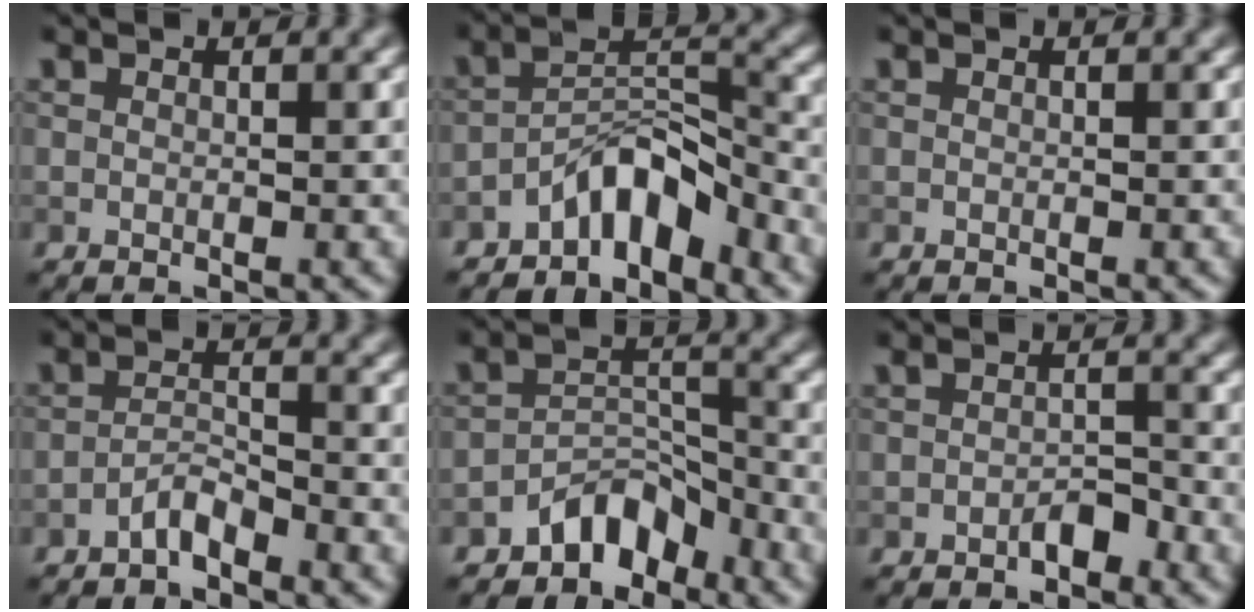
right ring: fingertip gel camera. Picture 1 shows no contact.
{"total": 4.9, "force": [-3.7, 1.7, 2.8], "torque": [-0.035, 0.019, -0.068]}
{"total": 0.0}
{"total": 2.0, "force": [-1.7, 0.4, 0.9], "torque": [-0.020, 0.009, -0.035]}
{"total": 4.0, "force": [-3.2, 2.0, 1.2], "torque": [-0.008, 0.013, -0.060]}
{"total": 1.8, "force": [-1.1, 0.9, 1.1], "torque": [-0.018, 0.004, -0.020]}